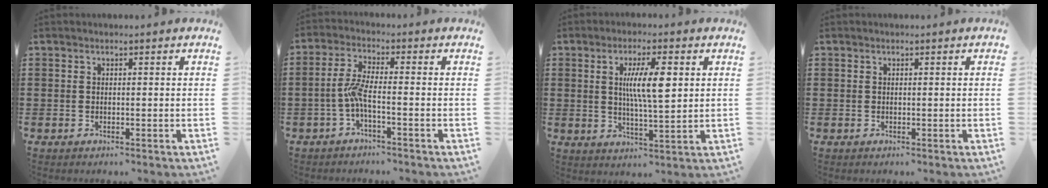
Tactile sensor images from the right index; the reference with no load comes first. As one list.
[{"total": 4.6, "force": [-1.7, 0.7, 4.2], "torque": [-0.098, -0.003, -0.039]}, {"total": 8.4, "force": [1.9, 1.8, 7.9], "torque": [-0.156, 0.005, 0.030]}, {"total": 0.0}]